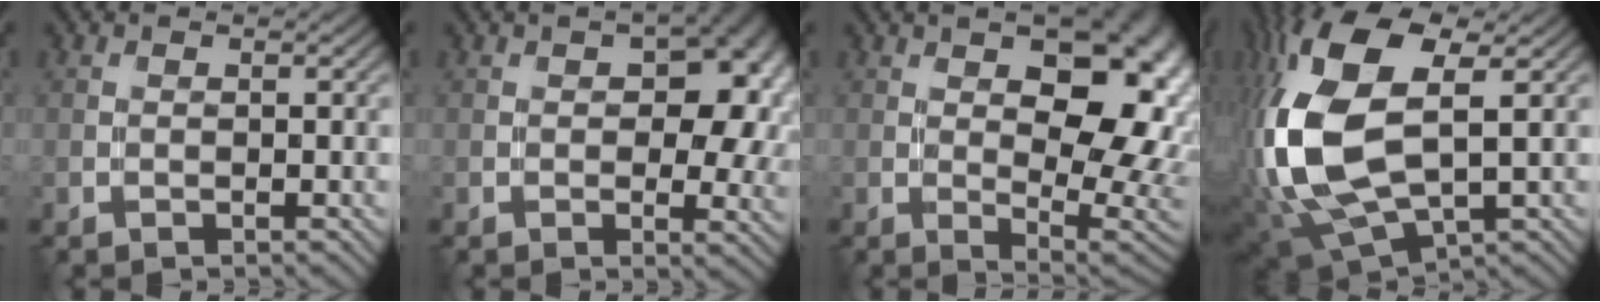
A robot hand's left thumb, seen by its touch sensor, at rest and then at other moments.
{"total": 9.4, "force": [1.2, 5.4, 7.6], "torque": [-0.089, -0.002, 0.025]}
{"total": 15.7, "force": [3.2, 7.9, 13.1], "torque": [-0.156, 0.021, 0.054]}
{"total": 16.3, "force": [1.0, 8.7, 13.8], "torque": [-0.356, -0.021, 0.035]}